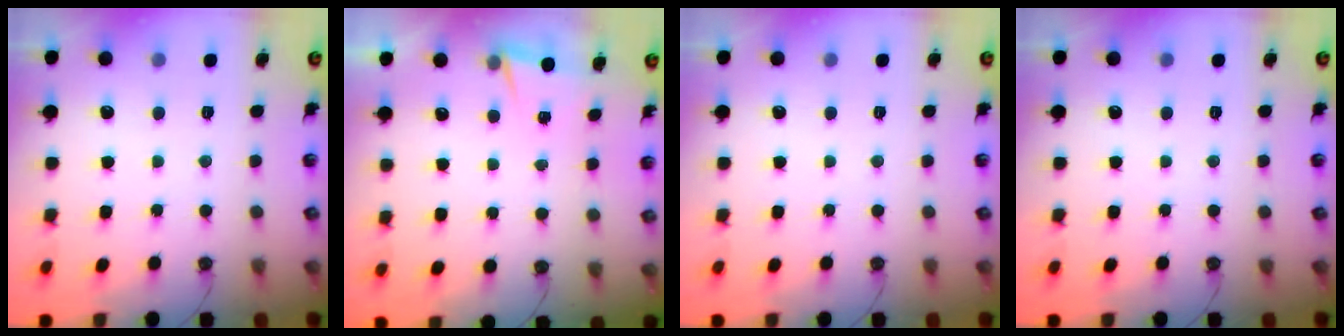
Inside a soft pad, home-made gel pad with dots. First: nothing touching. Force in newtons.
{"total": 2.4, "press": 2.2, "slide": 1.1}
{"total": 0.0}
{"total": 0.0}